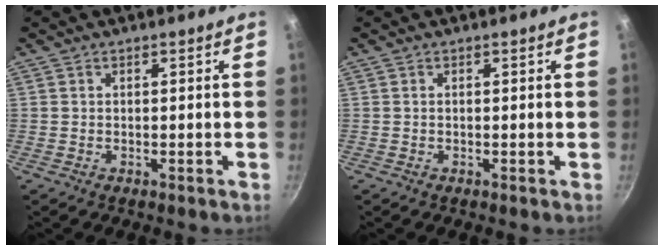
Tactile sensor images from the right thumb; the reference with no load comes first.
{"total": 0.0}